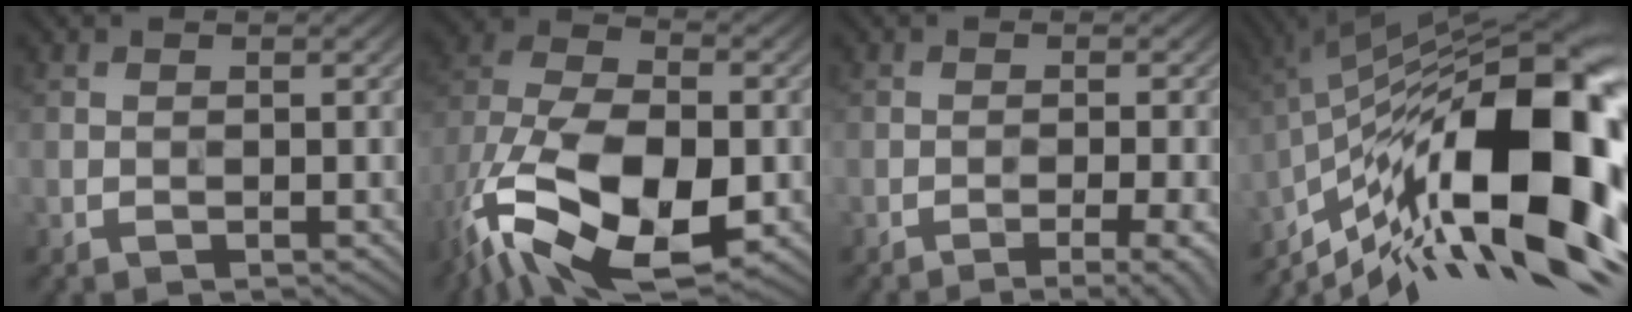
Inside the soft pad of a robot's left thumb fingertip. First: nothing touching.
{"total": 17.1, "force": [-7.2, 9.5, 12.3], "torque": [-0.259, -0.019, -0.125]}
{"total": 4.3, "force": [-2.6, 0.6, 3.3], "torque": [-0.053, 0.012, -0.038]}
{"total": 21.4, "force": [-7.0, 7.8, 18.6], "torque": [-0.312, 0.006, -0.121]}